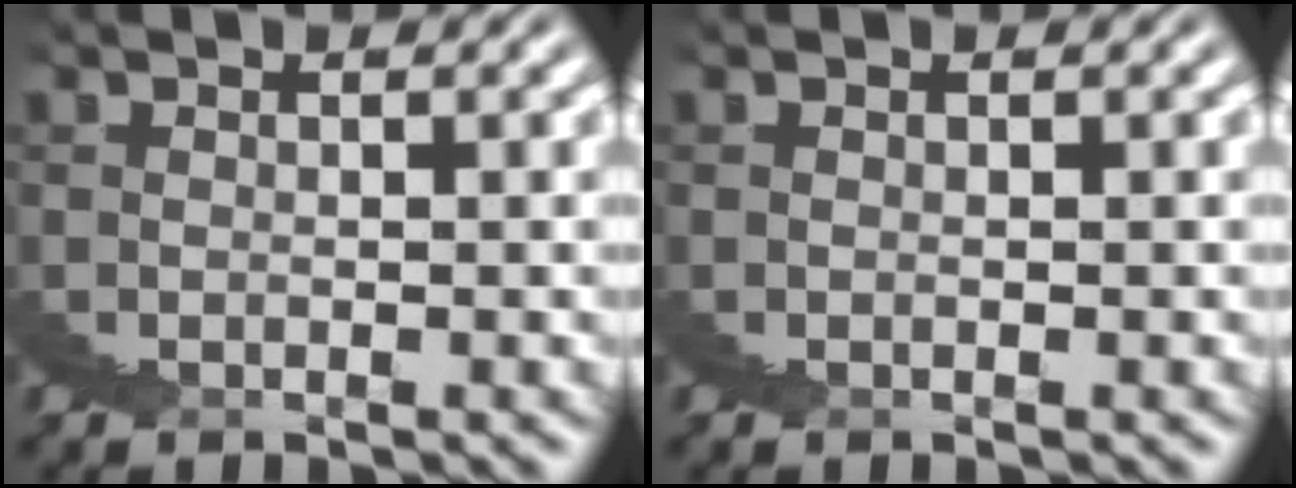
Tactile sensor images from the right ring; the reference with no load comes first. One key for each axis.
{"total": 0.0}